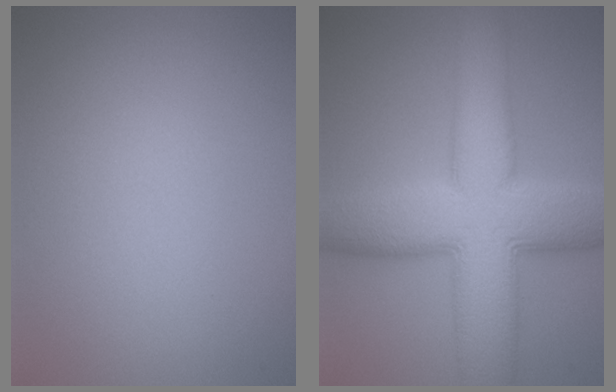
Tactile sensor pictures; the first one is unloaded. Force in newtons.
{"total": 12.7, "press": 12.7, "slide": 0.1}